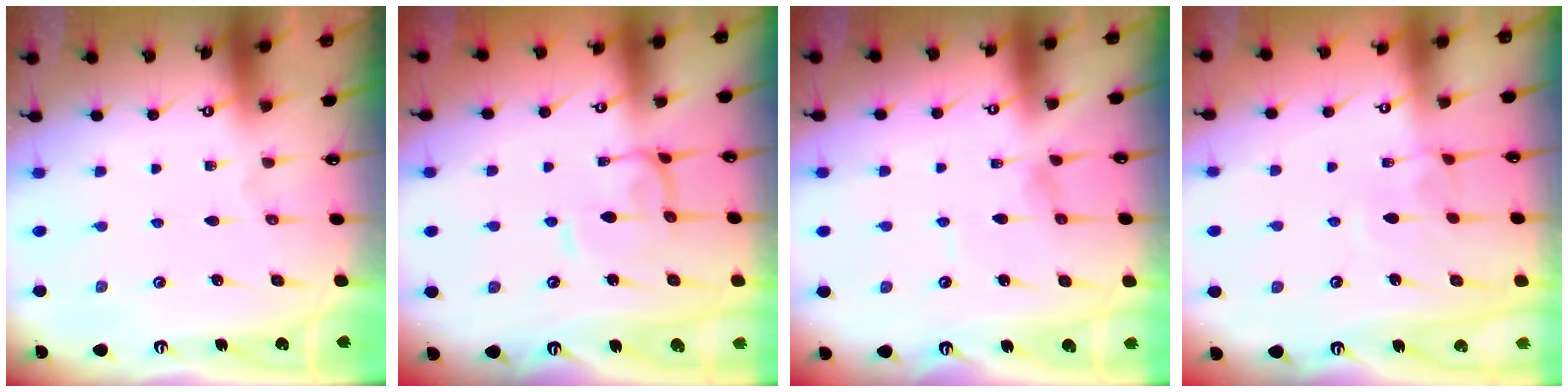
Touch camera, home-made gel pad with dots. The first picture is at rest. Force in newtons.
{"total": 0.8, "press": 0.8, "slide": 0.4}
{"total": 0.0}
{"total": 3.5, "press": 3.5, "slide": 0.1}